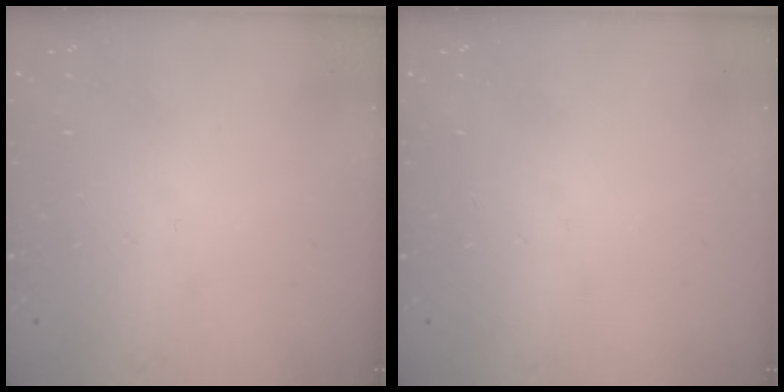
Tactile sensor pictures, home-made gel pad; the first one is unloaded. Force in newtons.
{"total": 0.0}